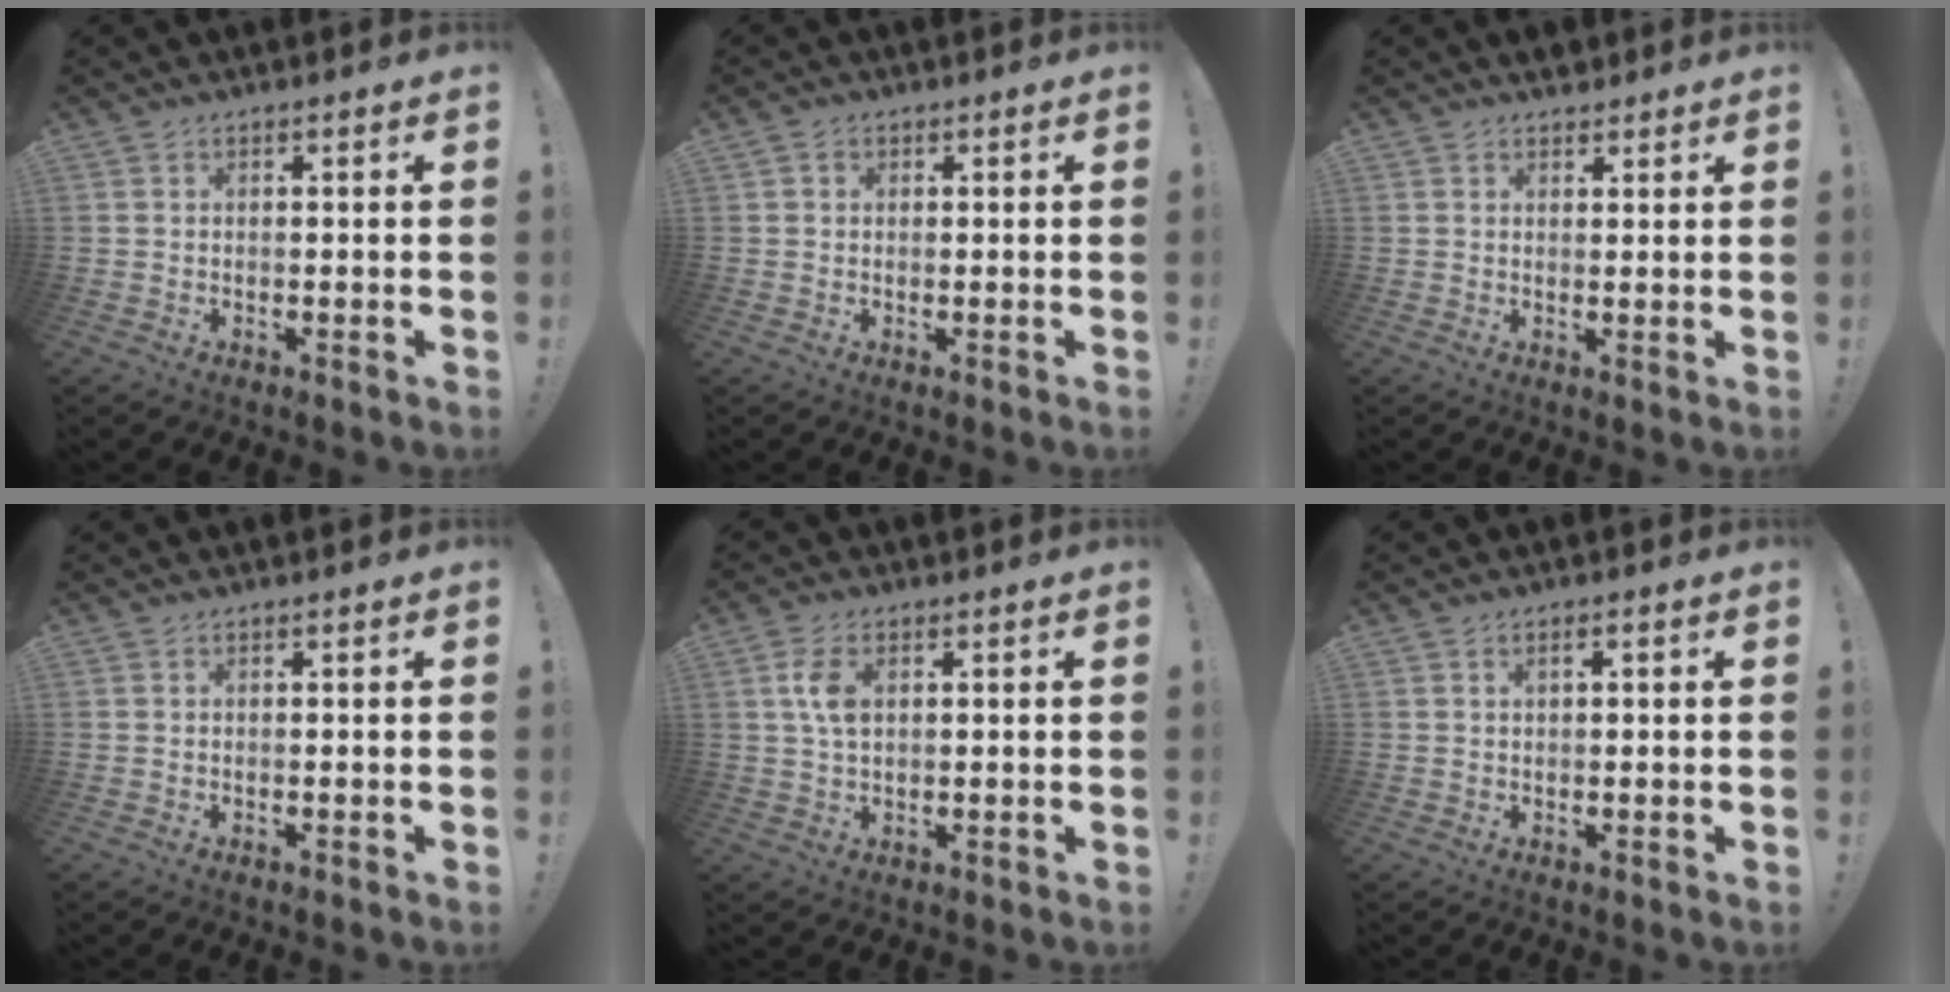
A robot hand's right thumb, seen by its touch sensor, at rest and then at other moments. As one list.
[{"total": 1.1, "force": [0.4, 1.0, 0.2], "torque": [0.002, 0.001, 0.005]}, {"total": 2.2, "force": [1.8, 1.0, 0.4], "torque": [0.010, -0.015, 0.031]}, {"total": 0.0}, {"total": 6.0, "force": [1.4, 3.5, 4.7], "torque": [-0.092, -0.003, 0.021]}, {"total": 1.5, "force": [0.5, 0.7, 1.3], "torque": [-0.021, 0.003, 0.006]}]